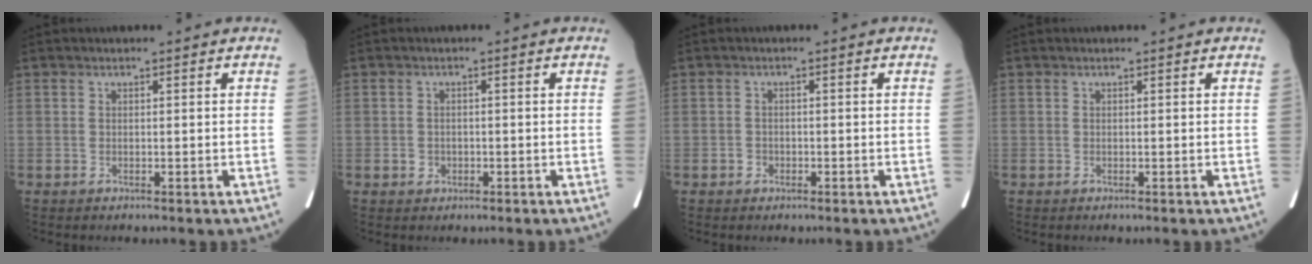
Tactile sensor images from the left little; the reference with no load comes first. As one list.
[{"total": 1.5, "force": [-0.5, 1.3, 0.4], "torque": [-0.006, 0.005, -0.005]}, {"total": 1.1, "force": [-0.6, 1.0, 0.2], "torque": [-0.002, 0.005, -0.012]}, {"total": 0.0}]